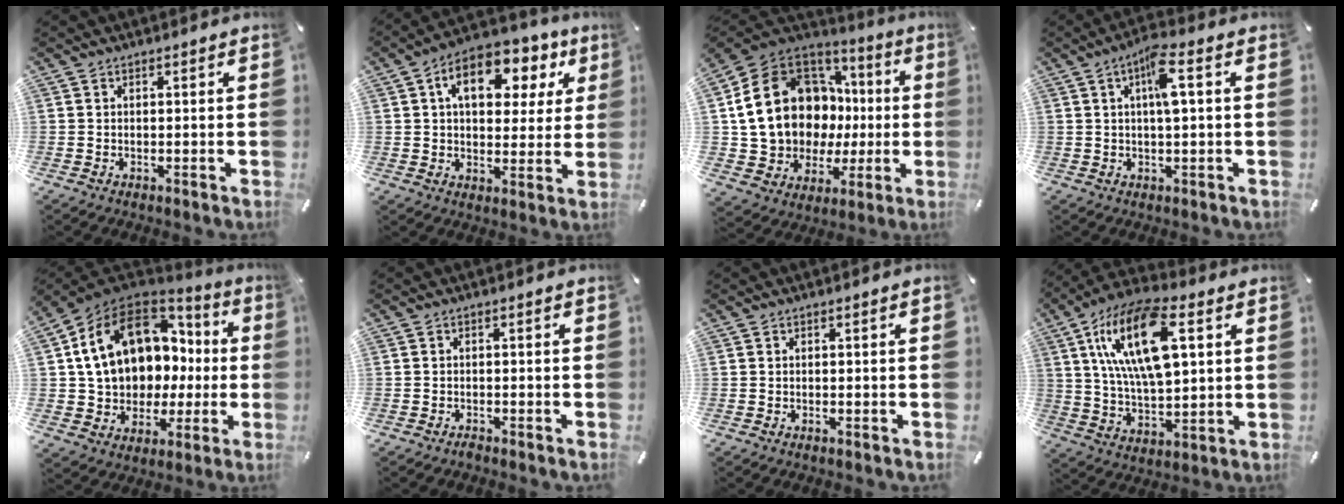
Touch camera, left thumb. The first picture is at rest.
{"total": 13.4, "force": [5.5, 8.4, 8.8], "torque": [-0.128, -0.012, 0.091]}
{"total": 20.3, "force": [3.6, 16.8, 10.8], "torque": [-0.203, -0.029, 0.098]}
{"total": 6.9, "force": [1.6, 1.6, 6.6], "torque": [-0.113, 0.001, 0.022]}
{"total": 17.1, "force": [5.4, 12.9, 9.8], "torque": [-0.193, -0.025, 0.104]}
{"total": 1.0, "force": [-1.0, 0.1, 0.1], "torque": [-0.005, 0.002, -0.021]}
{"total": 0.9, "force": [-0.3, 0.1, 0.8], "torque": [-0.013, -0.003, -0.005]}
{"total": 19.6, "force": [7.3, 9.0, 15.9], "torque": [-0.325, -0.013, 0.118]}